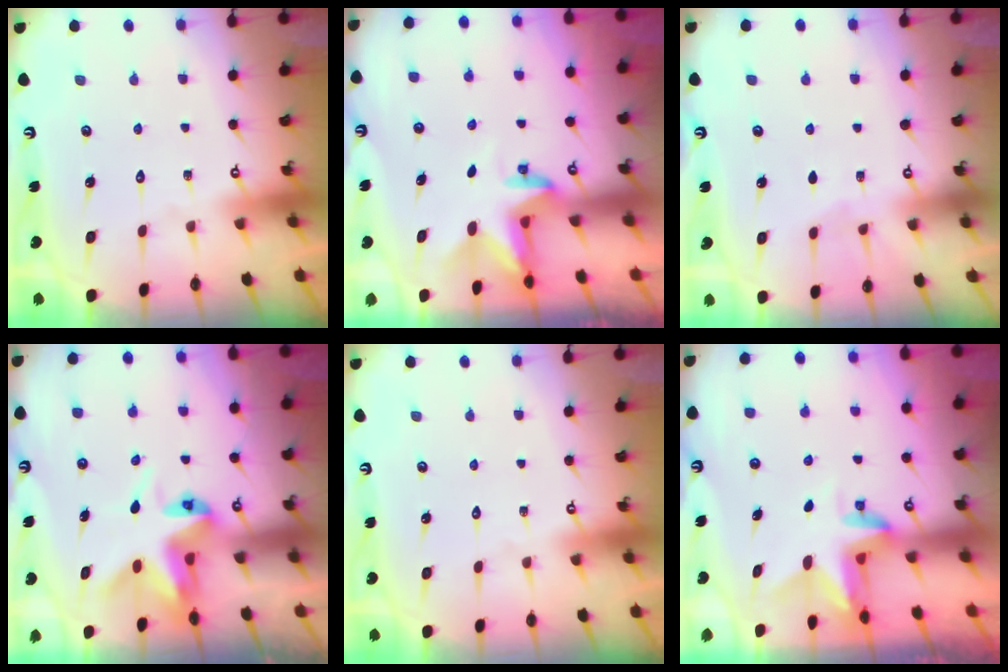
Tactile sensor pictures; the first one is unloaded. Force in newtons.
{"total": 2.9, "press": 2.9, "slide": 0.1}
{"total": 2.1, "press": 2.1, "slide": 0.3}
{"total": 6.4, "press": 6.4, "slide": 0.4}
{"total": 0.0}
{"total": 3.0, "press": 3.0, "slide": 0.2}